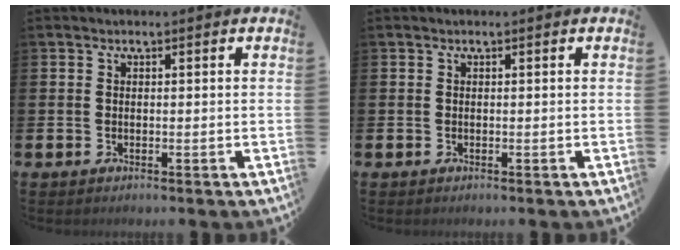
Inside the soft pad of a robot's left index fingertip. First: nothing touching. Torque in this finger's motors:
{"motor_torque": [-0.01, 0.01, 0.01, 0.01]}